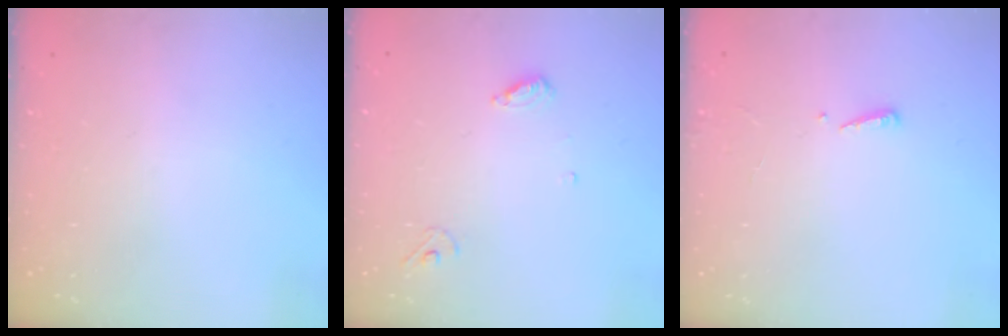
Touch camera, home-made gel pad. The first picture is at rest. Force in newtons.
{"total": 5.9, "press": 5.9, "slide": 0.6}
{"total": 2.4, "press": 2.4, "slide": 0.2}